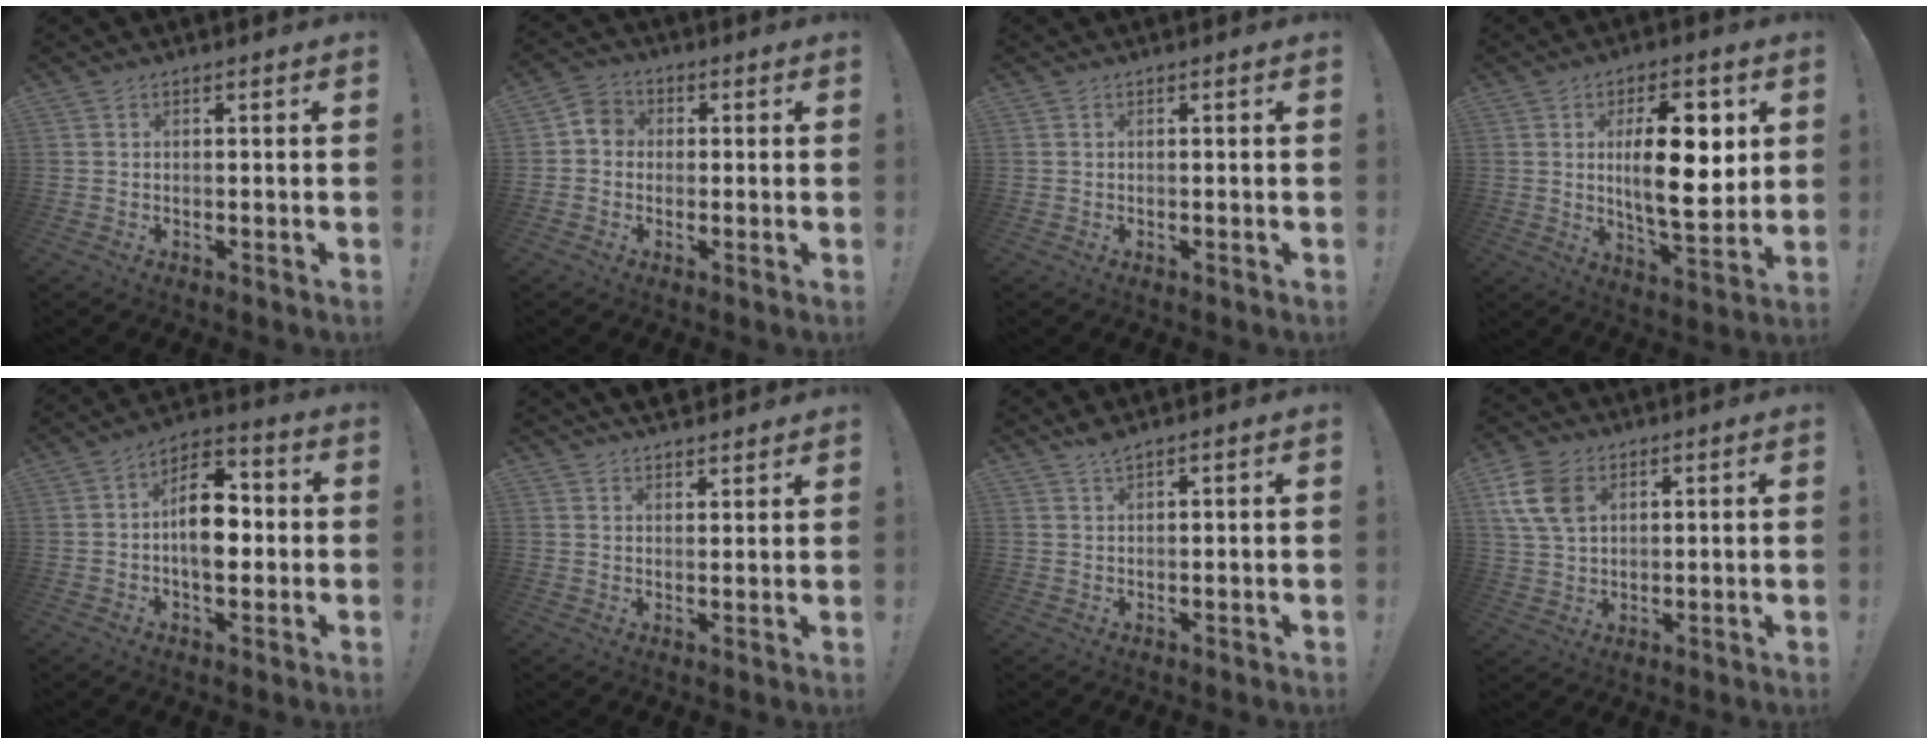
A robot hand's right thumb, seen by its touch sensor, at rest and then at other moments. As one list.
[{"total": 5.1, "force": [-0.4, 4.6, 2.2], "torque": [-0.028, 0.016, -0.007]}, {"total": 0.0}, {"total": 17.2, "force": [3.1, 7.0, 15.4], "torque": [-0.235, -0.011, 0.039]}, {"total": 12.6, "force": [-0.7, 7.9, 9.7], "torque": [-0.150, 0.014, -0.011]}, {"total": 4.5, "force": [4.1, 1.7, 0.8], "torque": [-0.009, -0.024, 0.077]}, {"total": 2.4, "force": [2.1, 0.3, 1.1], "torque": [-0.021, -0.010, 0.037]}, {"total": 12.5, "force": [5.1, 8.8, 7.3], "torque": [-0.137, -0.012, 0.104]}]